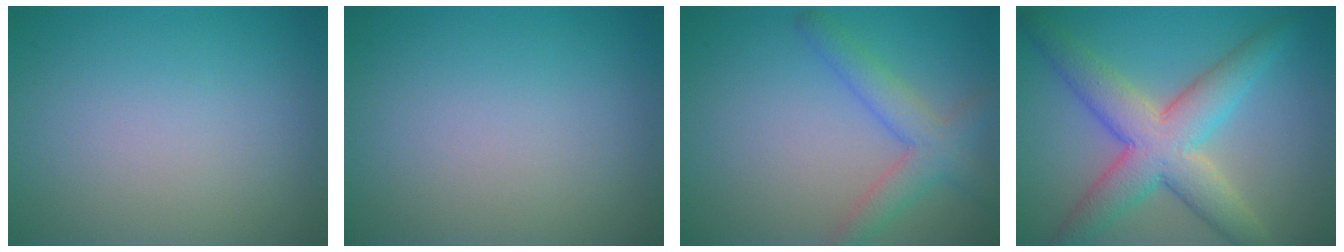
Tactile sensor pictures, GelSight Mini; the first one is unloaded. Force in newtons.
{"total": 0.0}
{"total": 3.6, "press": 3.6, "slide": 0.2}
{"total": 7.5, "press": 7.5, "slide": 0.3}